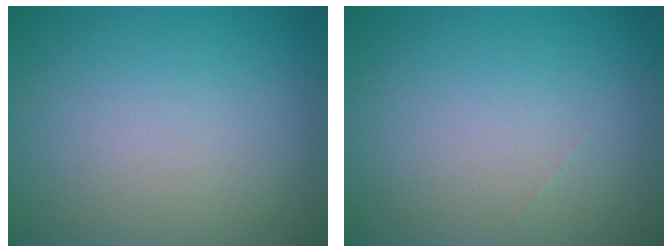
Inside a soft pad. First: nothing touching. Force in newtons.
{"total": 0.0}